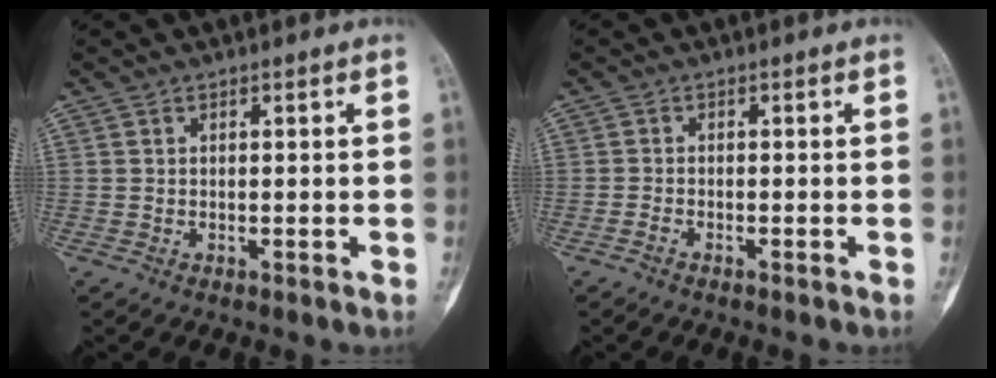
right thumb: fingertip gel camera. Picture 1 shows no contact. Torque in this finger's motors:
{"motor_torque": [-0.15, -0.16, -0.17, -0.15, -0.04]}